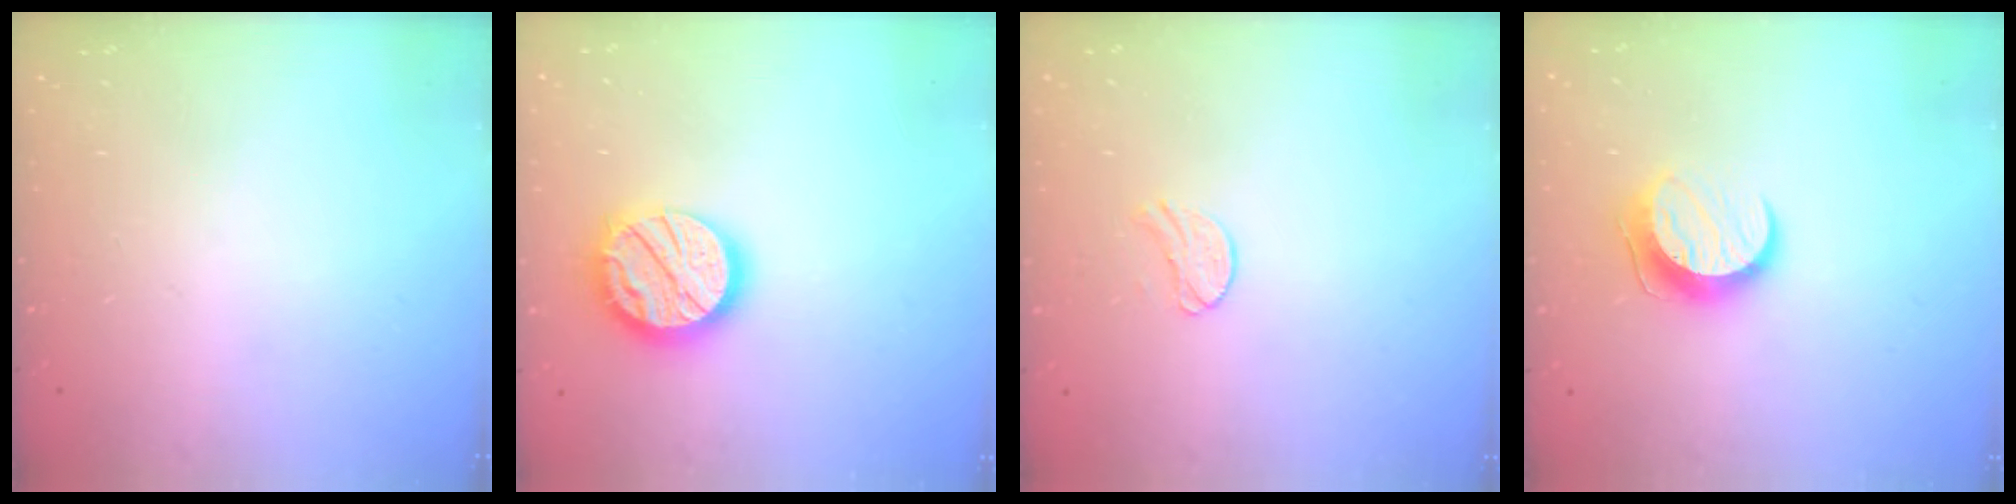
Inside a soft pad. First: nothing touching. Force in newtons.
{"total": 17.2, "press": 17.1, "slide": 1.5}
{"total": 7.5, "press": 7.4, "slide": 0.5}
{"total": 9.6, "press": 9.6, "slide": 0.1}